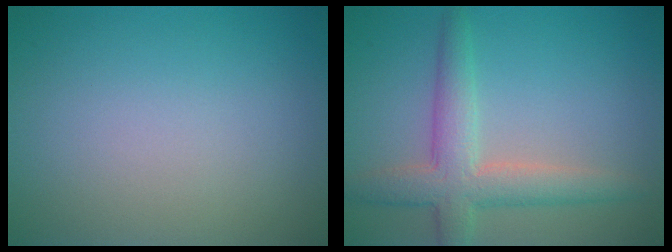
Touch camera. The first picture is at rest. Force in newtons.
{"total": 4.7, "press": 4.7, "slide": 0.2}